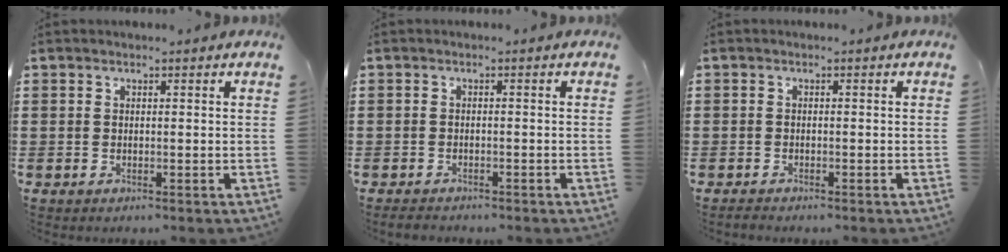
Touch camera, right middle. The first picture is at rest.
{"total": 1.2, "force": [-1.2, 0.2, 0.2], "torque": [-0.008, -0.001, -0.024]}
{"total": 0.9, "force": [-0.9, 0.3, 0.0], "torque": [-0.004, 0.001, -0.018]}